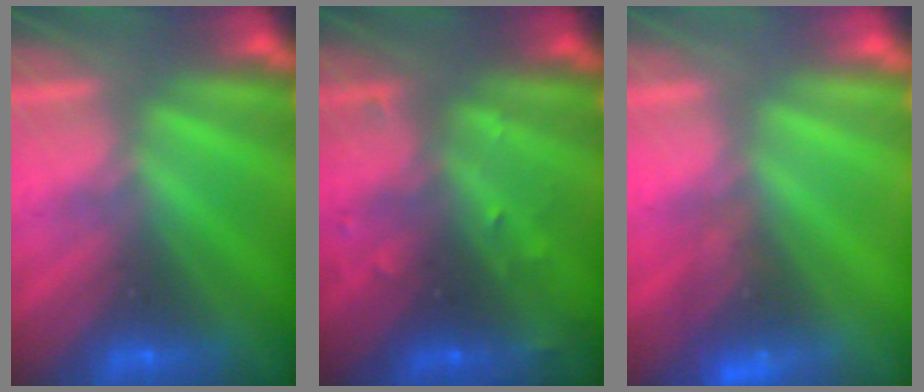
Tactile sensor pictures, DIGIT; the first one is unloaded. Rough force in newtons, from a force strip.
{"total": 2.9}
{"total": 2.6}